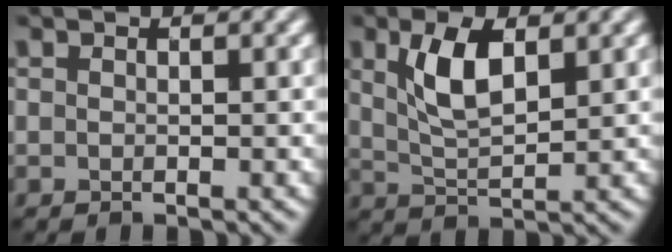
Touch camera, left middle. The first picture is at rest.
{"total": 4.6, "force": [1.5, 2.0, 3.9], "torque": [-0.091, 0.001, 0.031]}